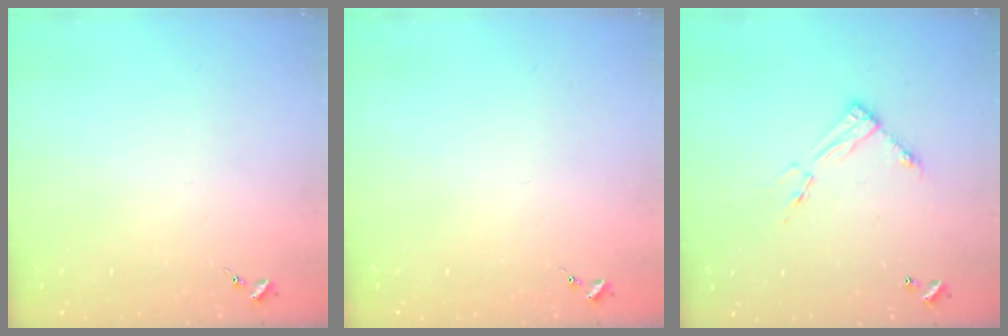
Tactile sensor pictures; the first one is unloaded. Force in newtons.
{"total": 0.0}
{"total": 8.7, "press": 8.7, "slide": 0.4}